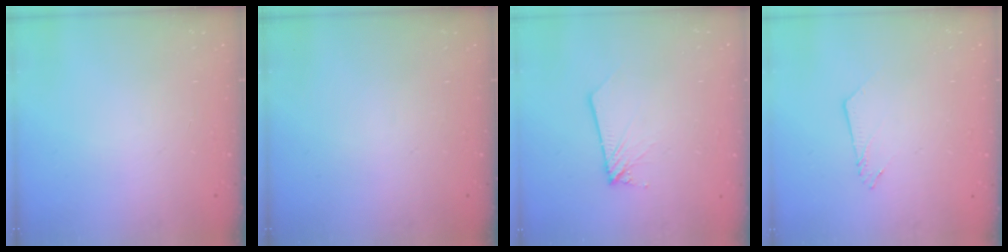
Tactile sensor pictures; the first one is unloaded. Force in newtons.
{"total": 0.0}
{"total": 2.7, "press": 2.7, "slide": 0.2}
{"total": 4.2, "press": 4.2, "slide": 0.2}